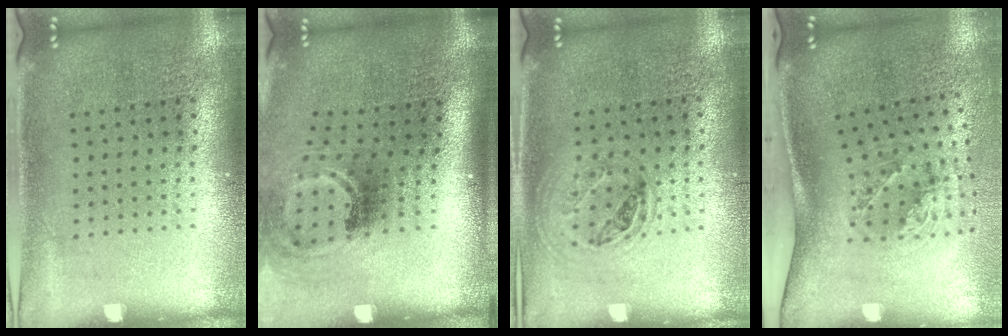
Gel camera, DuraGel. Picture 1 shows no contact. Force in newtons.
{"total": 2.0, "press": 1.3, "slide": 1.5}
{"total": 1.0, "press": 0.9, "slide": 0.3}
{"total": 1.9, "press": 1.2, "slide": 1.4}